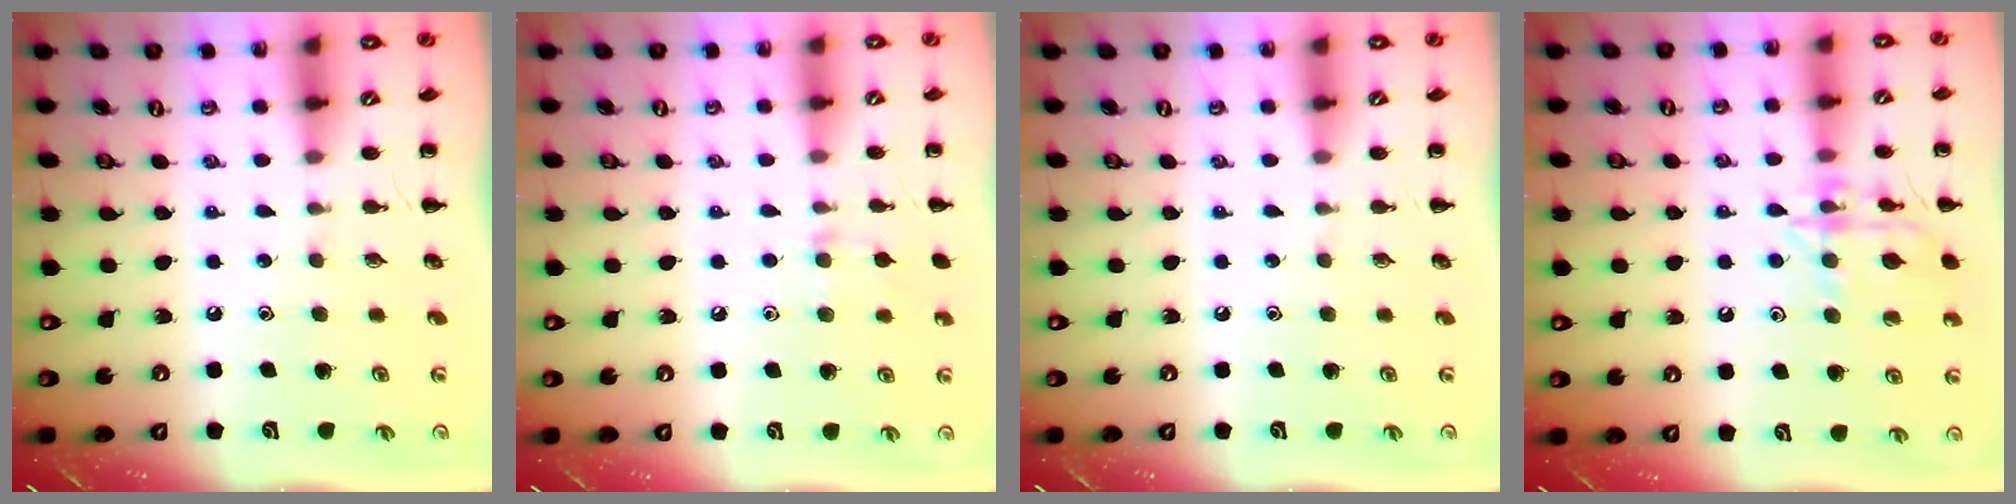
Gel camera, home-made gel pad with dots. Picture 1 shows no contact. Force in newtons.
{"total": 6.6, "press": 6.3, "slide": 2.2}
{"total": 0.0}
{"total": 14.9, "press": 14.8, "slide": 1.5}